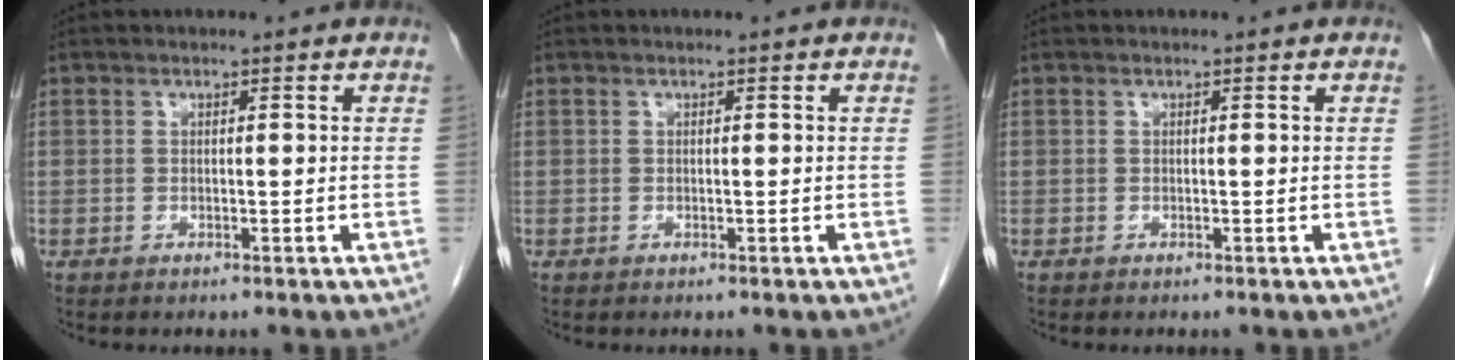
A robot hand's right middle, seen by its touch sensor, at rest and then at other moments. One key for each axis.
{"total": 0.0}
{"total": 0.0}